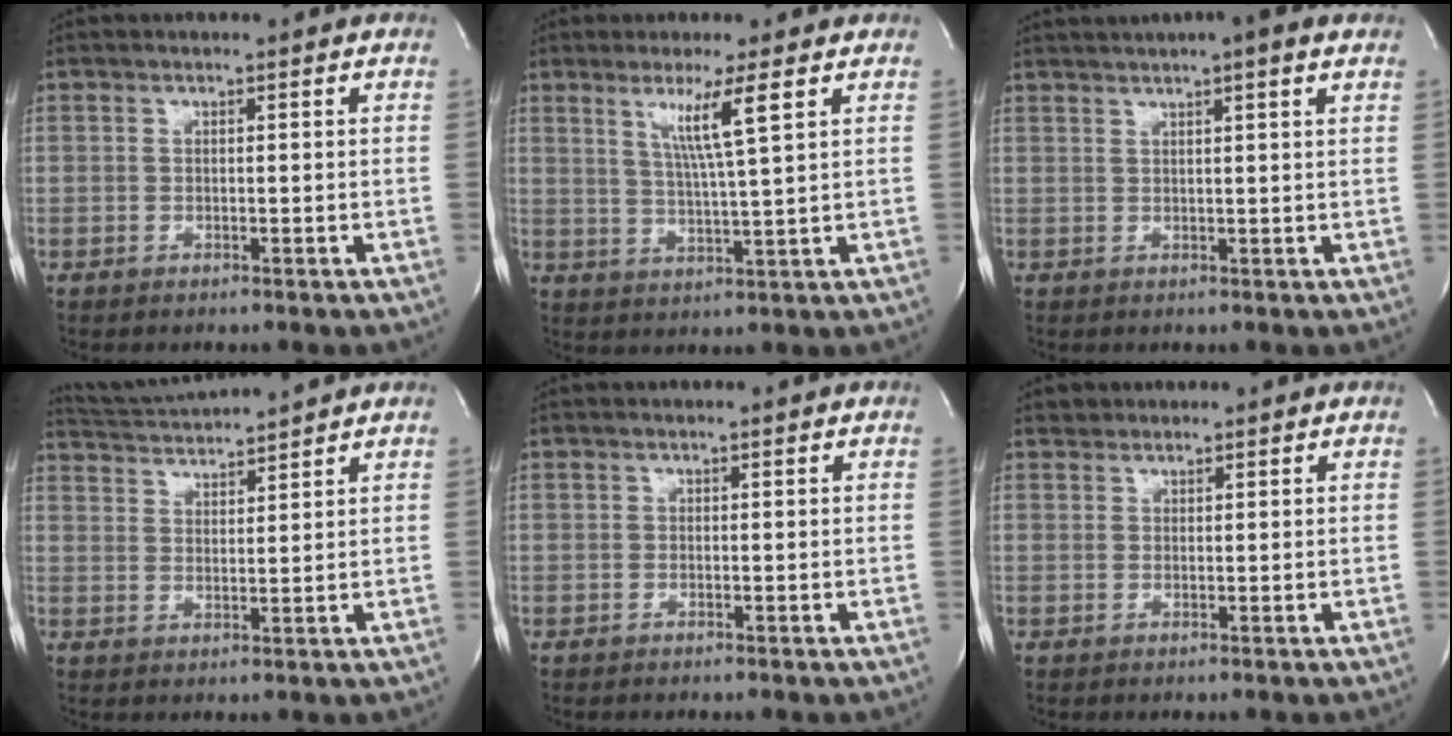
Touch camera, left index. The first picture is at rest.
{"total": 6.1, "force": [2.6, -1.2, 5.4], "torque": [-0.106, -0.017, 0.050]}
{"total": 7.8, "force": [5.6, 0.3, 5.4], "torque": [-0.090, 0.025, 0.070]}
{"total": 7.6, "force": [7.4, -1.1, 1.5], "torque": [-0.040, 0.015, 0.131]}
{"total": 0.0}
{"total": 0.9, "force": [0.5, 0.7, -0.4], "torque": [0.007, -0.001, 0.004]}